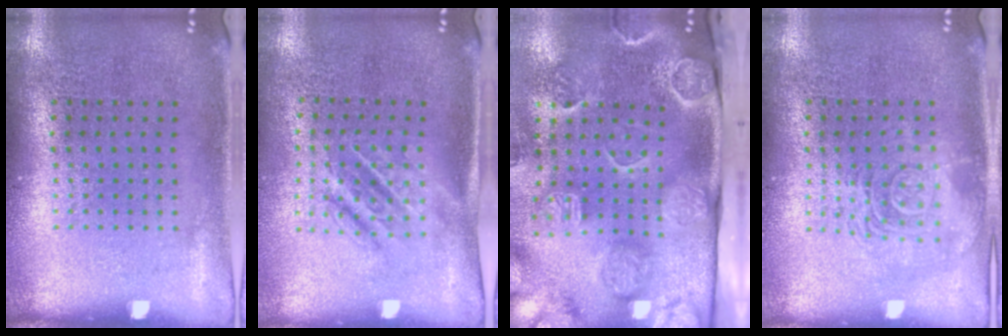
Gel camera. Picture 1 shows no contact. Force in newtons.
{"total": 1.6, "press": 1.3, "slide": 1.0}
{"total": 4.6, "press": 3.3, "slide": 3.2}
{"total": 2.5, "press": 2.5, "slide": 0.5}